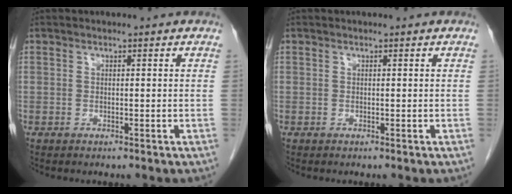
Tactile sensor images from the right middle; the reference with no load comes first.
{"total": 0.0}